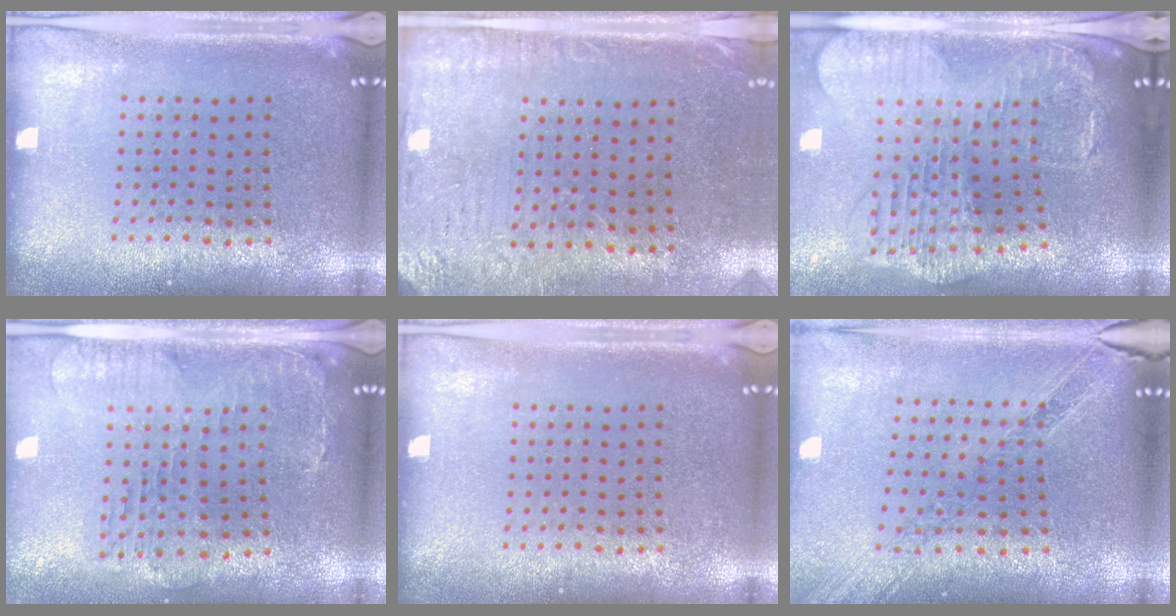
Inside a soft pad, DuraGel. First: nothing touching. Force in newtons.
{"total": 3.2, "press": 2.5, "slide": 2.1}
{"total": 2.6, "press": 2.3, "slide": 1.4}
{"total": 0.6, "press": 0.5, "slide": 0.3}
{"total": 0.0}
{"total": 1.0, "press": 1.0, "slide": 0.2}